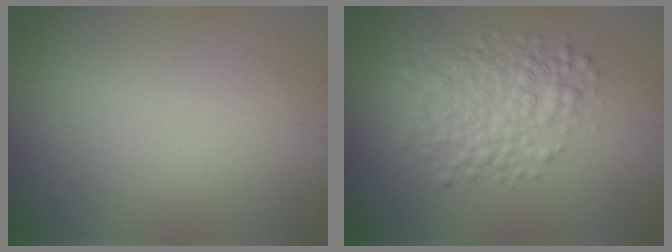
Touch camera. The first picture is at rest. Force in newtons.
{"total": 4.7, "press": 4.7, "slide": 0.1}